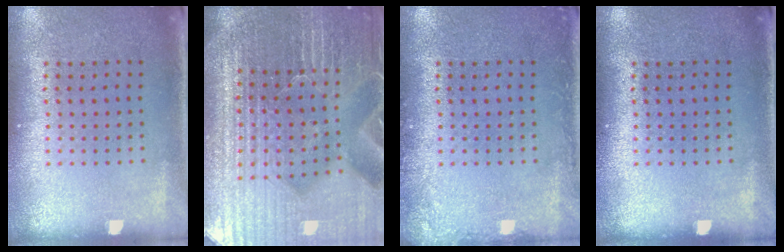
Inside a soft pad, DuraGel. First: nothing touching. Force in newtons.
{"total": 6.3, "press": 5.6, "slide": 2.9}
{"total": 1.3, "press": 1.3, "slide": 0.1}
{"total": 0.0}